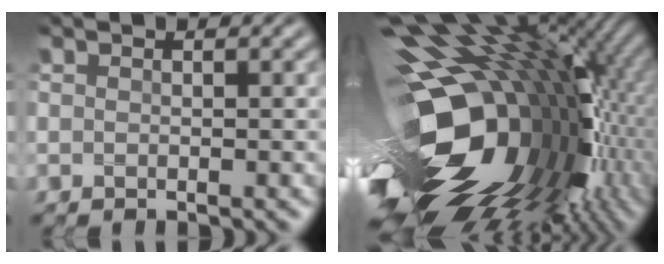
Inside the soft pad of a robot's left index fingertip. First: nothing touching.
{"total": 19.9, "force": [-0.7, 11.8, 16.0], "torque": [-0.286, -0.054, 0.012]}